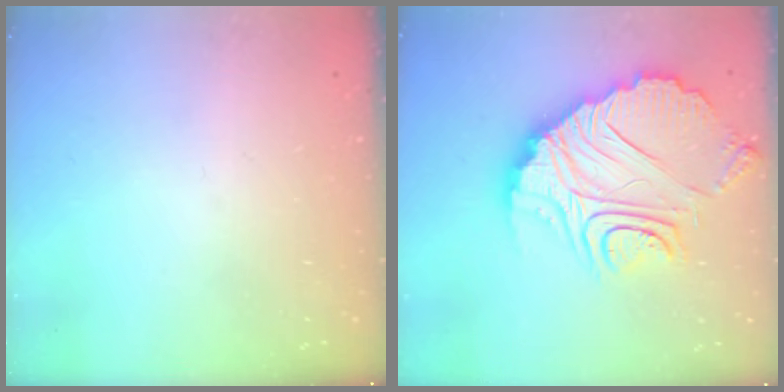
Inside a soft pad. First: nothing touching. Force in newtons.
{"total": 20.8, "press": 20.8, "slide": 1.7}